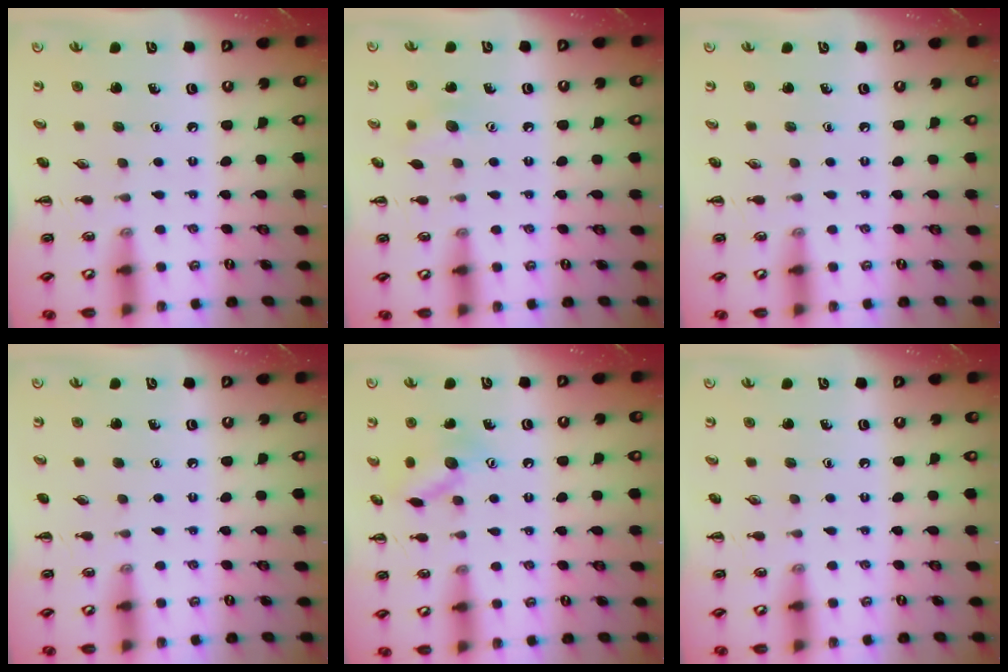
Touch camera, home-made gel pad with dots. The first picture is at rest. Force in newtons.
{"total": 7.4, "press": 7.1, "slide": 1.9}
{"total": 0.0}
{"total": 0.0}
{"total": 10.5, "press": 10.5, "slide": 0.6}
{"total": 0.0}